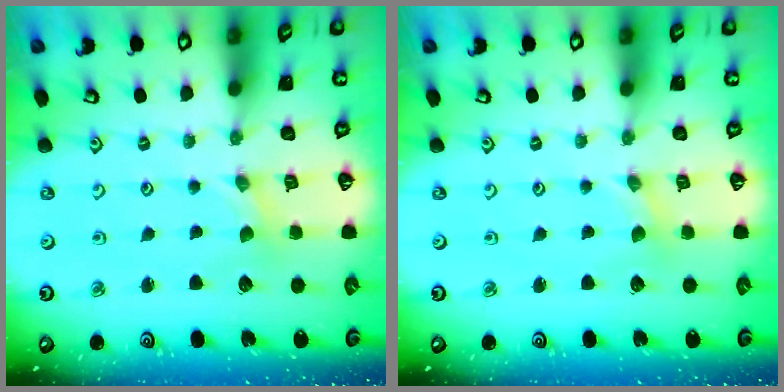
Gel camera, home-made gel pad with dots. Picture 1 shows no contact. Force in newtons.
{"total": 0.8, "press": 0.8, "slide": 0.2}